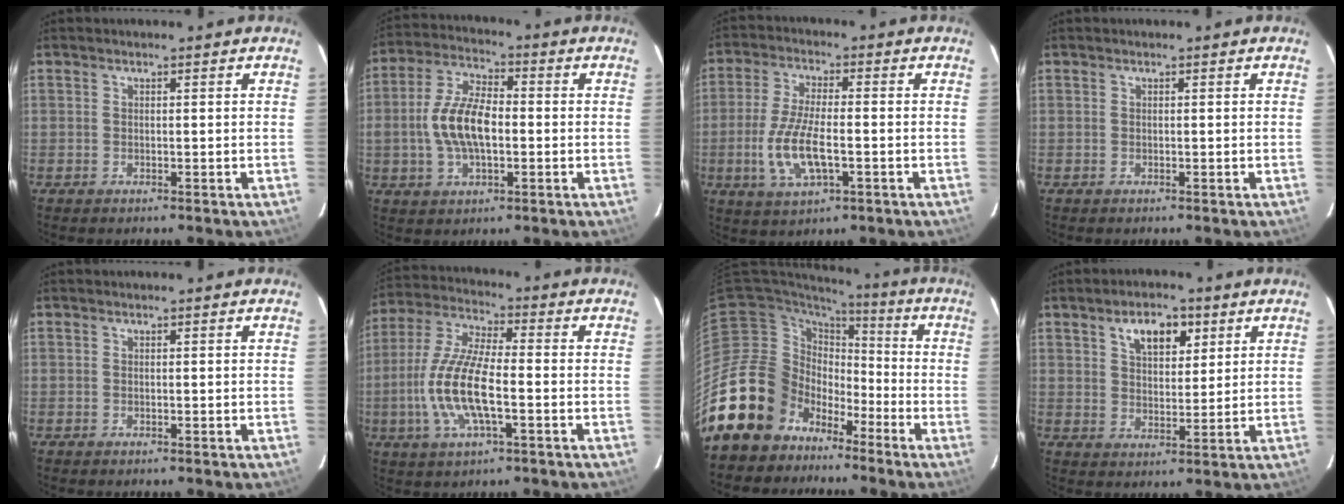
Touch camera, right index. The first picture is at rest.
{"total": 11.1, "force": [-1.3, 5.5, 9.6], "torque": [-0.196, 0.011, -0.024]}
{"total": 10.4, "force": [-2.7, 3.6, 9.4], "torque": [-0.195, -0.008, -0.050]}
{"total": 0.0}
{"total": 0.0}
{"total": 13.6, "force": [-3.3, 4.1, 12.5], "torque": [-0.263, -0.003, -0.067]}
{"total": 18.3, "force": [-10.6, 14.0, 5.2], "torque": [-0.128, 0.035, -0.174]}
{"total": 7.4, "force": [3.8, 4.0, 5.0], "torque": [-0.083, 0.013, 0.066]}